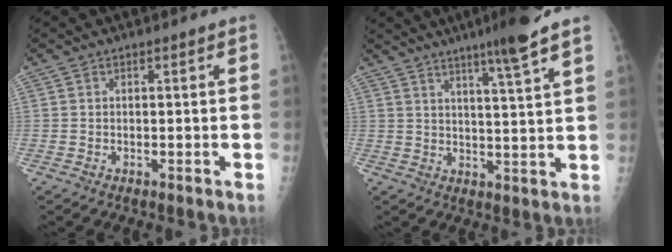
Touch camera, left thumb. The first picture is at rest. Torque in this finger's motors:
{"motor_torque": [2.33, 0.78, 0.72, -0.52, 0.20]}